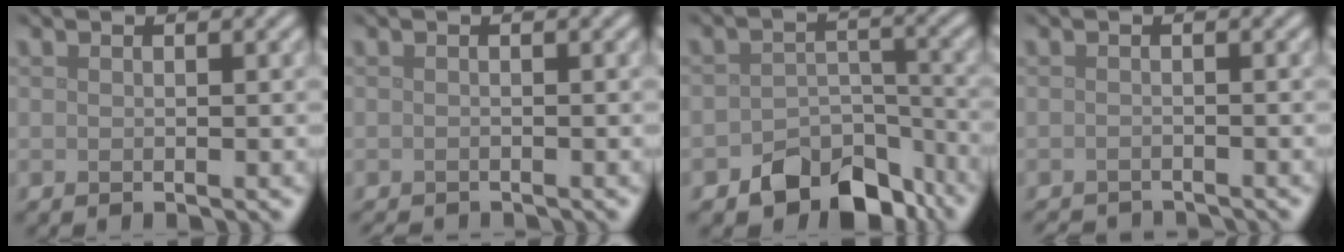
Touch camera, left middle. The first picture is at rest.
{"total": 1.5, "force": [-1.5, 0.2, 0.2], "torque": [0.003, -0.007, -0.023]}
{"total": 6.7, "force": [-4.7, 3.9, 2.6], "torque": [-0.028, -0.011, -0.076]}
{"total": 3.1, "force": [-3.0, 0.3, 0.6], "torque": [-0.009, -0.011, -0.047]}